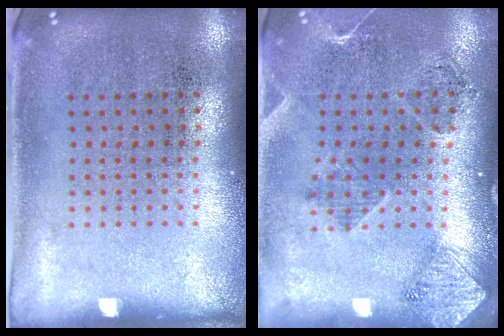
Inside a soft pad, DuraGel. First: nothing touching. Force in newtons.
{"total": 1.7, "press": 1.6, "slide": 0.7}